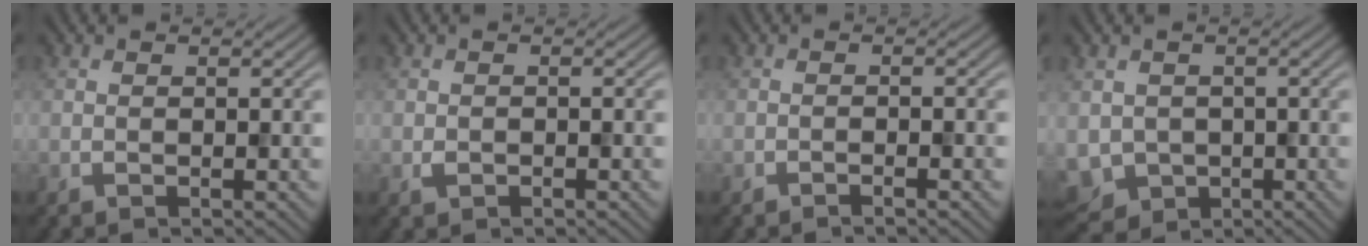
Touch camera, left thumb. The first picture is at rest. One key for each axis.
{"total": 0.5, "fx": -0.5, "fy": 0.0, "fz": -0.2, "tx": -0.005, "ty": -0.002, "tz": -0.004}
{"total": 1.6, "fx": -1.4, "fy": -0.1, "fz": 0.8, "tx": -0.012, "ty": 0.008, "tz": -0.026}
{"total": 3.2, "fx": -0.6, "fy": 3.2, "fz": -0.1, "tx": -0.027, "ty": -0.021, "tz": -0.005}